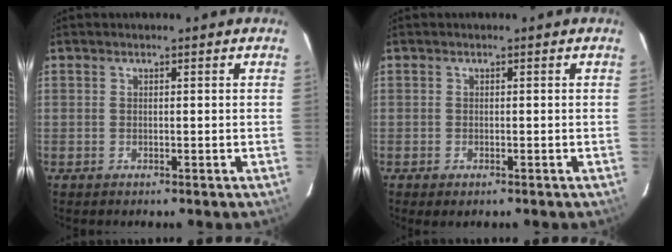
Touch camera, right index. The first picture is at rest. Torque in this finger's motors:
{"motor_torque": [0.17, -0.08, 0.15, 0.02]}